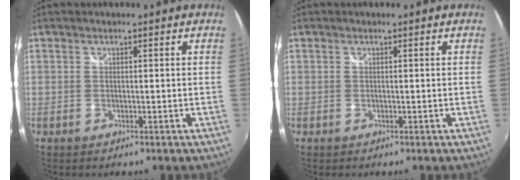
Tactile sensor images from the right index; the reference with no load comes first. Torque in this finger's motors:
{"motor_torque": [0.00, 0.00, 0.00, 0.00]}